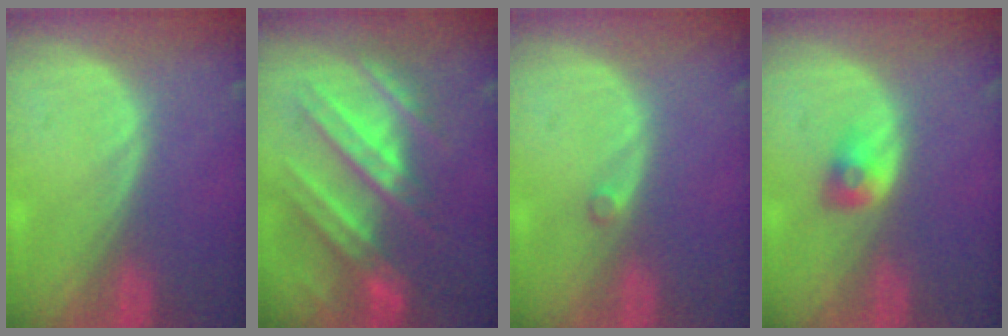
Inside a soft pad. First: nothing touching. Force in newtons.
{"total": 9.9, "press": 9.5, "slide": 2.8}
{"total": 0.7, "press": 0.7, "slide": 0.1}
{"total": 2.7, "press": 2.4, "slide": 1.2}